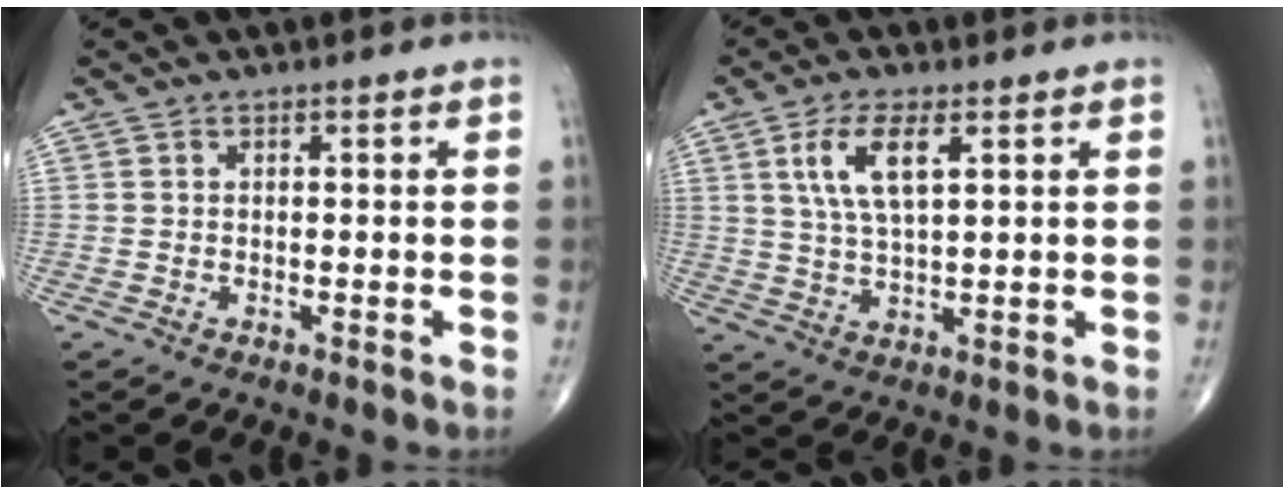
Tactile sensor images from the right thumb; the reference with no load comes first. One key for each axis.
{"total": 8.2, "fx": 3.1, "fy": 3.0, "fz": 6.9, "tx": -0.141, "ty": -0.008, "tz": 0.064}